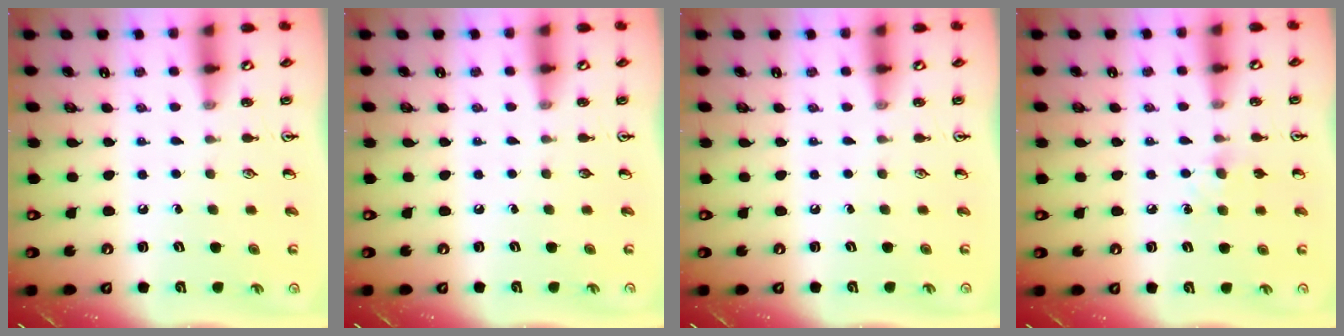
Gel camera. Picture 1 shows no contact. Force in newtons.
{"total": 0.0}
{"total": 0.0}
{"total": 8.0, "press": 8.0, "slide": 0.9}